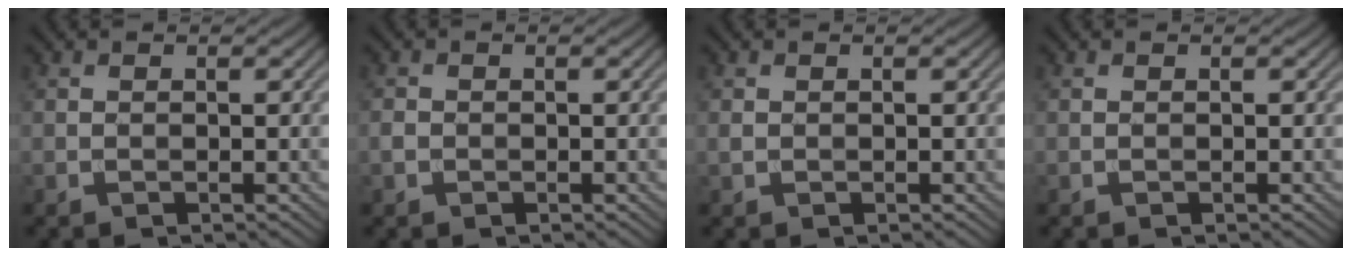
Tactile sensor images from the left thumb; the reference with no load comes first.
{"total": 1.1, "force": [-0.4, 1.0, 0.4], "torque": [-0.010, -0.003, -0.011]}
{"total": 0.7, "force": [0.1, 0.6, 0.4], "torque": [-0.011, -0.001, 0.003]}
{"total": 0.0}